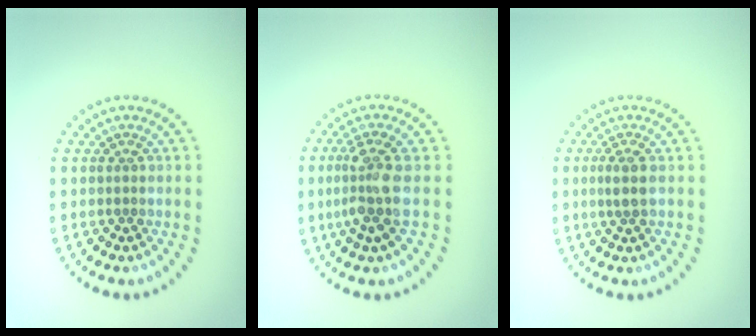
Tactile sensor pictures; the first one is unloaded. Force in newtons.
{"total": 3.7, "press": 3.3, "slide": 1.7}
{"total": 1.8, "press": 1.5, "slide": 0.9}